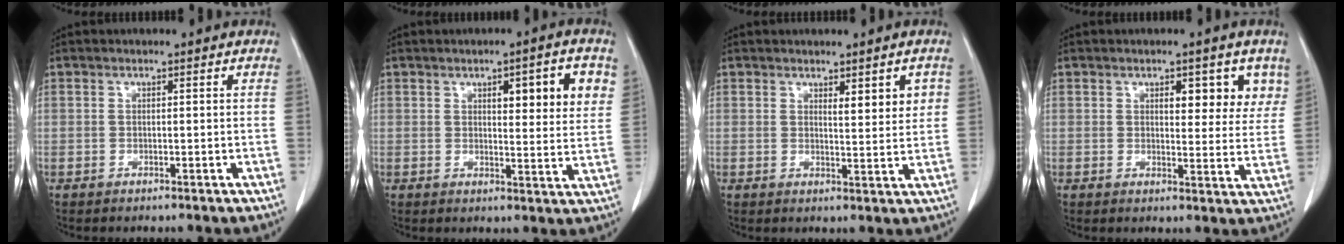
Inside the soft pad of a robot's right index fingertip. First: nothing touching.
{"total": 8.7, "force": [3.6, 1.9, 7.7], "torque": [-0.097, 0.003, 0.046]}
{"total": 4.0, "force": [1.8, 0.9, 3.4], "torque": [-0.046, -0.007, 0.029]}
{"total": 6.7, "force": [3.4, 2.9, 5.0], "torque": [-0.044, 0.002, 0.039]}